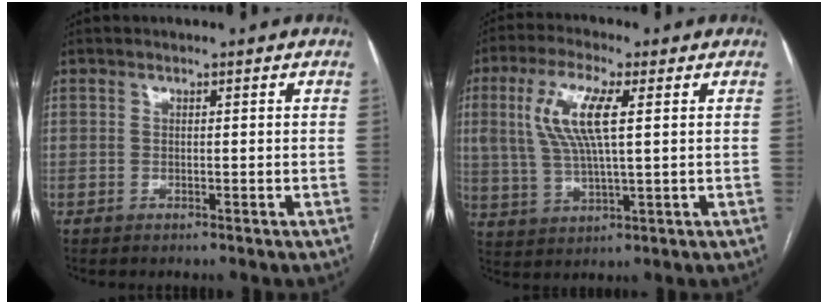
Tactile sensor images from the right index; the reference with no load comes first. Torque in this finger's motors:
{"motor_torque": [0.53, 0.20, 0.36, 0.21]}